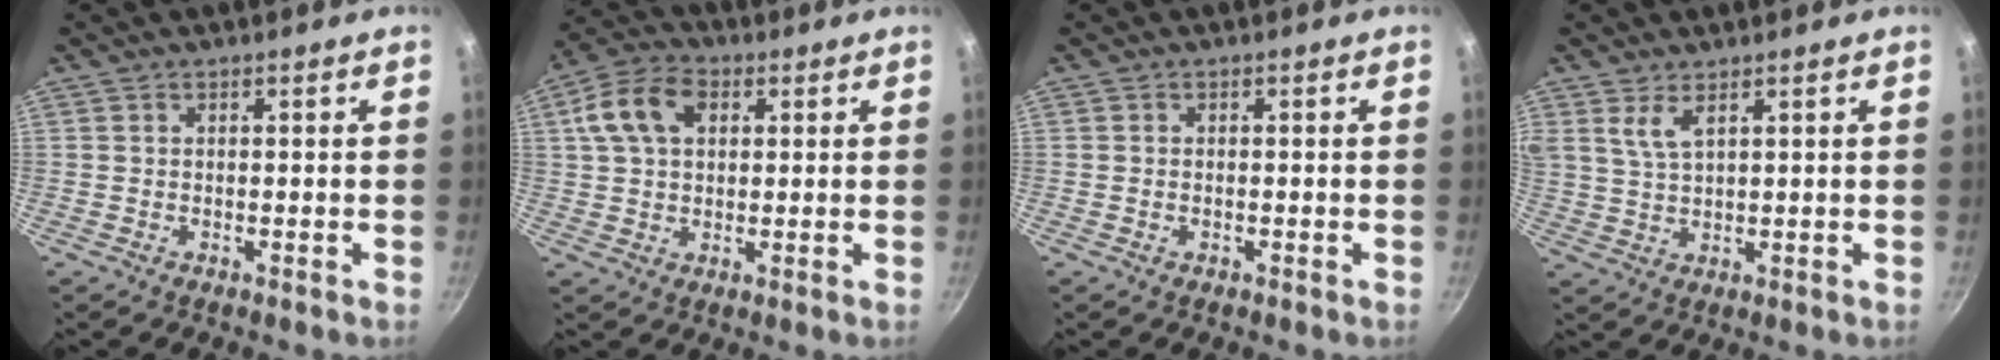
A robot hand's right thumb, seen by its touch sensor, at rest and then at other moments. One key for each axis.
{"total": 10.2, "fx": 2.9, "fy": 6.9, "fz": 6.9, "tx": -0.127, "ty": 0.017, "tz": 0.047}
{"total": 0.6, "fx": -0.2, "fy": 0.4, "fz": 0.4, "tx": -0.012, "ty": 0.005, "tz": -0.001}
{"total": 3.8, "fx": 2.3, "fy": 1.4, "fz": 2.8, "tx": -0.058, "ty": -0.011, "tz": 0.054}